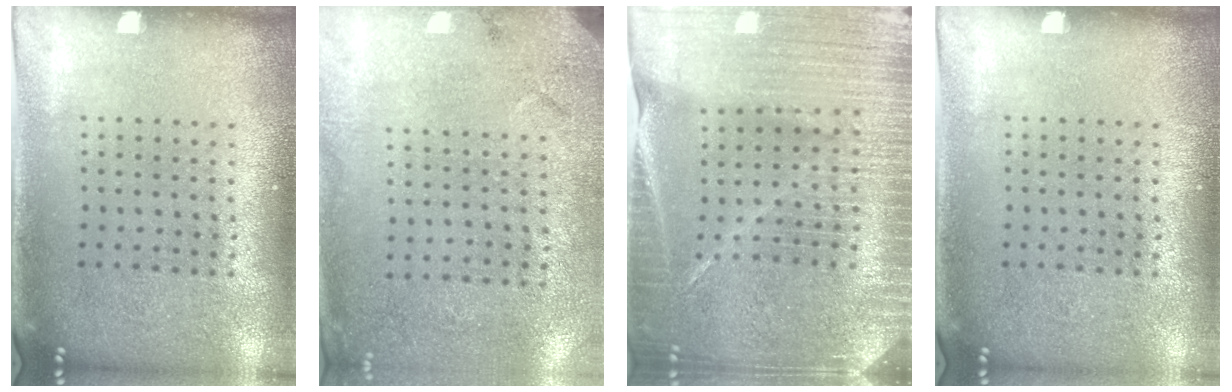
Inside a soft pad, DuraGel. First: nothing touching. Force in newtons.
{"total": 2.7, "press": 2.2, "slide": 1.6}
{"total": 4.9, "press": 4.5, "slide": 2.1}
{"total": 0.0}